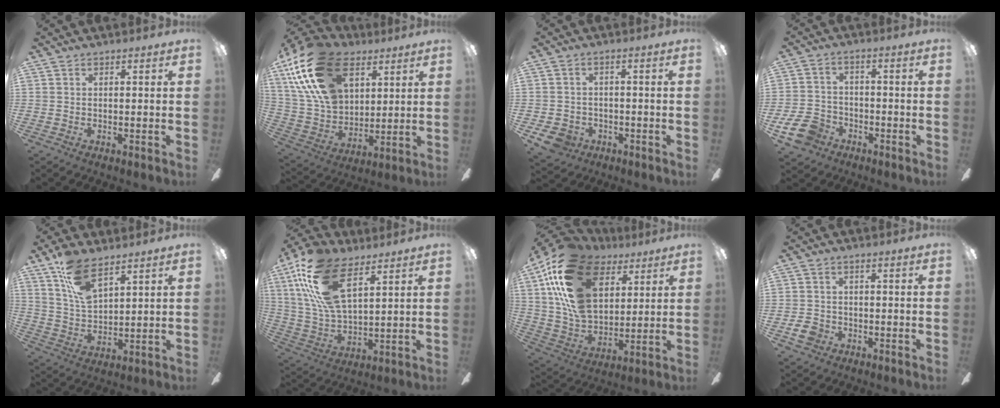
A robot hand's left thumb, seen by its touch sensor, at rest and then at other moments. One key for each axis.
{"total": 24.1, "fx": 12.0, "fy": 14.7, "fz": 14.9, "tx": -0.321, "ty": -0.036, "tz": 0.215}
{"total": 5.1, "fx": -2.7, "fy": 4.0, "fz": 1.8, "tx": -0.056, "ty": 0.012, "tz": -0.053}
{"total": 9.5, "fx": -5.5, "fy": 6.5, "fz": 4.2, "tx": -0.102, "ty": 0.034, "tz": -0.102}
{"total": 11.8, "fx": 7.8, "fy": 5.0, "fz": 7.3, "tx": -0.142, "ty": -0.025, "tz": 0.146}
{"total": 20.9, "fx": 10.6, "fy": 9.8, "fz": 15.0, "tx": -0.332, "ty": -0.024, "tz": 0.188}
{"total": 24.6, "fx": 10.9, "fy": 15.6, "fz": 15.6, "tx": -0.332, "ty": -0.039, "tz": 0.194}
{"total": 4.1, "fx": -1.7, "fy": 3.2, "fz": 1.8, "tx": -0.048, "ty": 0.004, "tz": -0.035}